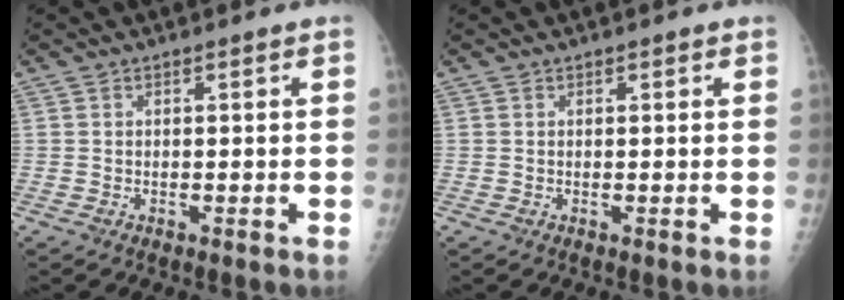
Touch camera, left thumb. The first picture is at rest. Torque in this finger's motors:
{"motor_torque": [-0.20, -0.06, -0.15, -0.09, -0.02]}